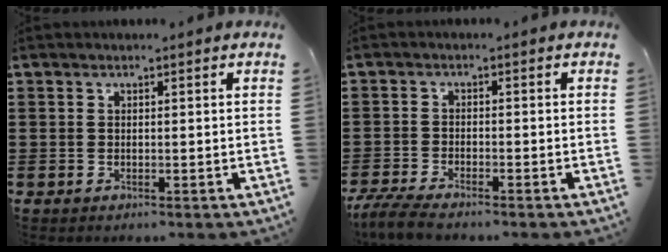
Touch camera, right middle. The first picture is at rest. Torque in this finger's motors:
{"motor_torque": [2.14, 0.00, 0.17, 0.08]}